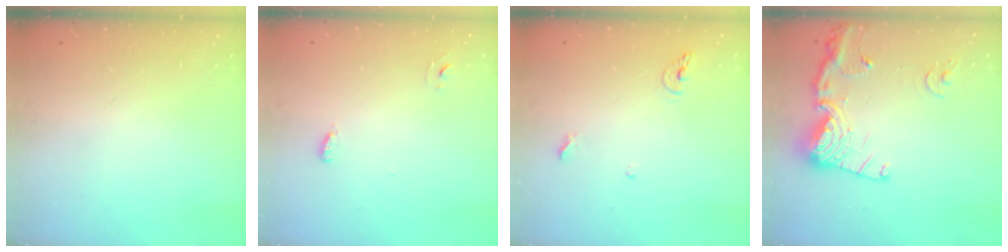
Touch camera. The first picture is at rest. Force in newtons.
{"total": 2.6, "press": 2.5, "slide": 0.6}
{"total": 6.8, "press": 6.6, "slide": 1.2}
{"total": 15.8, "press": 15.7, "slide": 1.8}